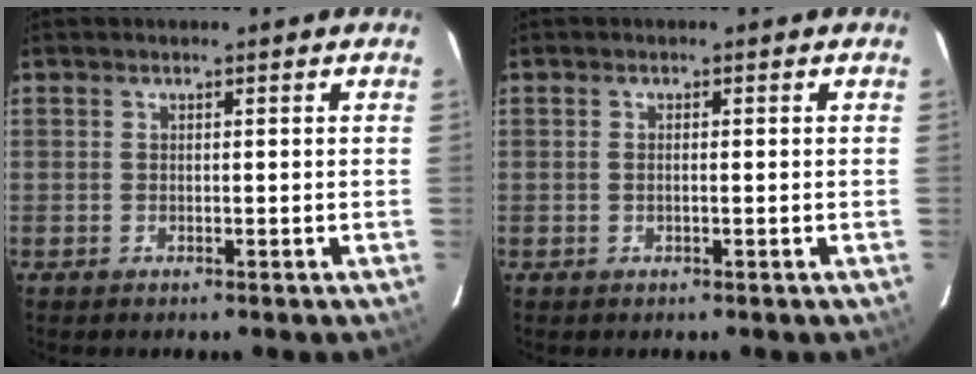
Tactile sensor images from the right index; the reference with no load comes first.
{"total": 0.7, "force": [-0.1, 0.0, 0.7], "torque": [-0.014, 0.001, -0.003]}